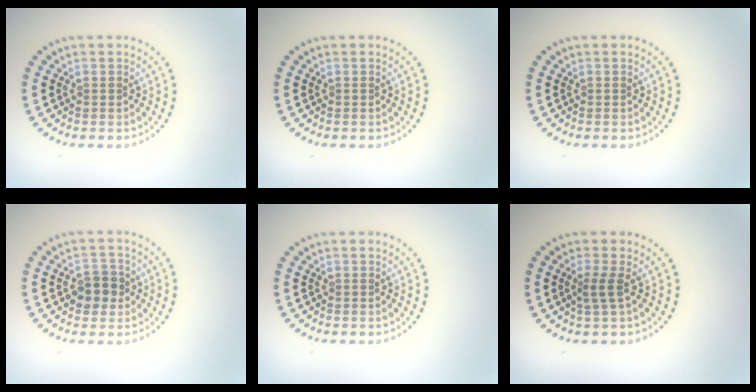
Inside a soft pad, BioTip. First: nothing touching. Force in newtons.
{"total": 0.0}
{"total": 0.0}
{"total": 2.7, "press": 2.6, "slide": 0.7}
{"total": 0.0}
{"total": 1.7, "press": 1.1, "slide": 1.3}